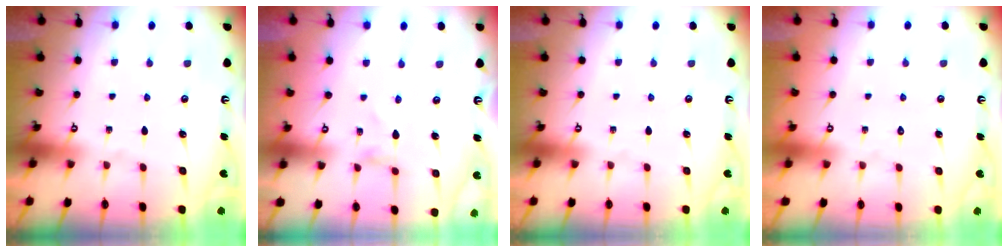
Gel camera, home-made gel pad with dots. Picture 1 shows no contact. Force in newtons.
{"total": 0.0}
{"total": 0.0}
{"total": 1.6, "press": 1.6, "slide": 0.1}